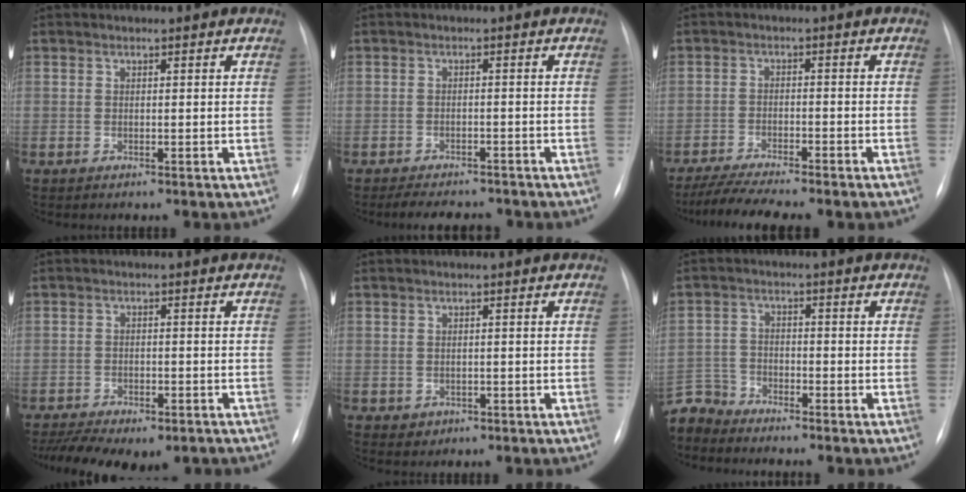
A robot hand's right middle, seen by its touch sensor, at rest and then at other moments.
{"total": 7.6, "force": [-6.6, 2.5, 2.7], "torque": [-0.039, 0.000, -0.088]}
{"total": 9.7, "force": [-8.3, 0.9, 4.9], "torque": [-0.080, -0.012, -0.128]}
{"total": 14.6, "force": [-10.8, 6.3, 7.5], "torque": [-0.164, -0.004, -0.143]}
{"total": 1.6, "force": [-0.7, 1.4, 0.3], "torque": [-0.003, 0.004, -0.004]}
{"total": 5.3, "force": [-5.1, 1.0, -0.9], "torque": [0.023, -0.002, -0.104]}